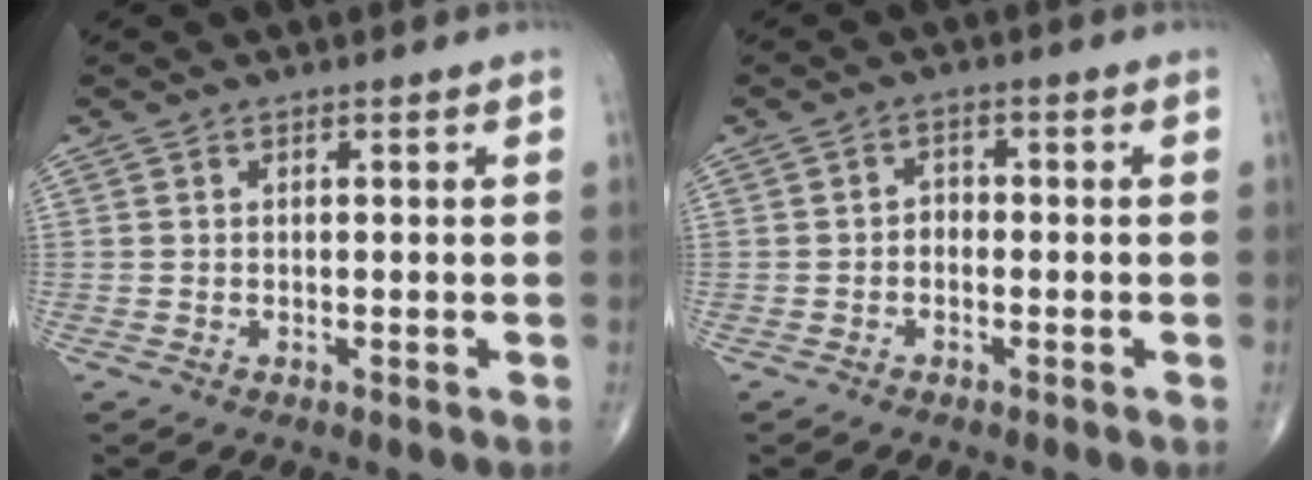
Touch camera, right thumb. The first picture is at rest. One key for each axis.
{"total": 1.9, "fx": -0.6, "fy": 1.5, "fz": 1.1, "tx": -0.006, "ty": 0.010, "tz": -0.016}